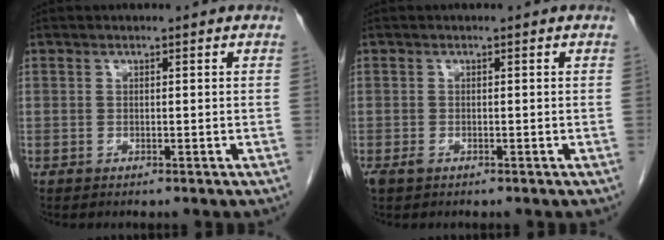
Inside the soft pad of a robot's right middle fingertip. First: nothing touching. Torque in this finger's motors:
{"motor_torque": [0.42, -0.28, 0.00, 0.01]}